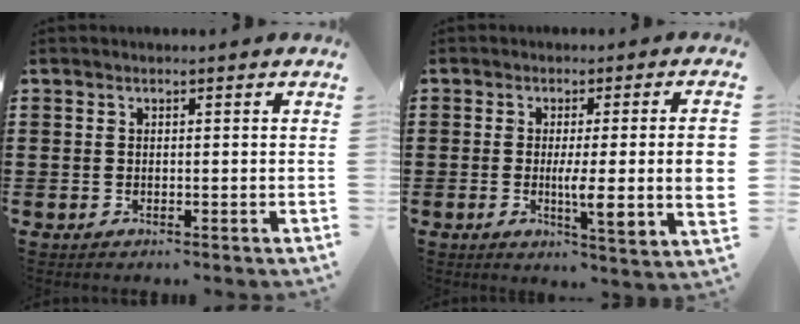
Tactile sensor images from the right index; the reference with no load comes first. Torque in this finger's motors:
{"motor_torque": [1.38, 0.40, 0.49, 0.14]}